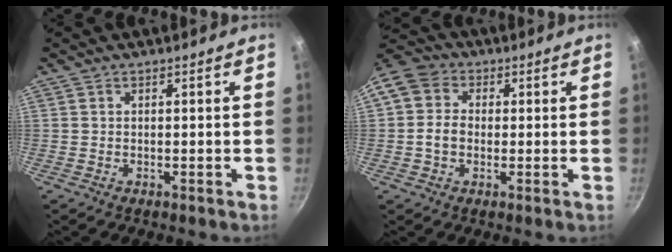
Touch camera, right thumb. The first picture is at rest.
{"total": 8.7, "force": [0.2, 7.3, 4.8], "torque": [-0.073, 0.020, -0.011]}